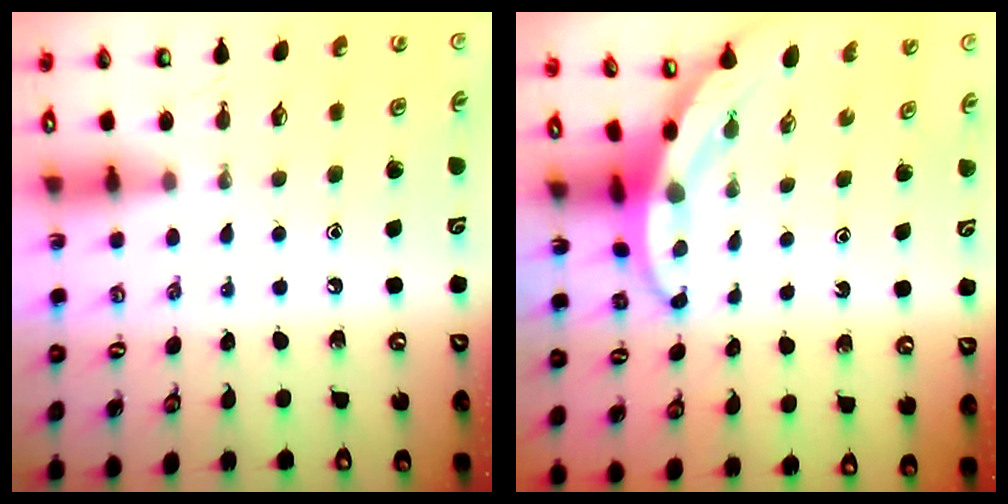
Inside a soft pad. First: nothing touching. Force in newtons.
{"total": 3.7, "press": 3.7, "slide": 0.5}